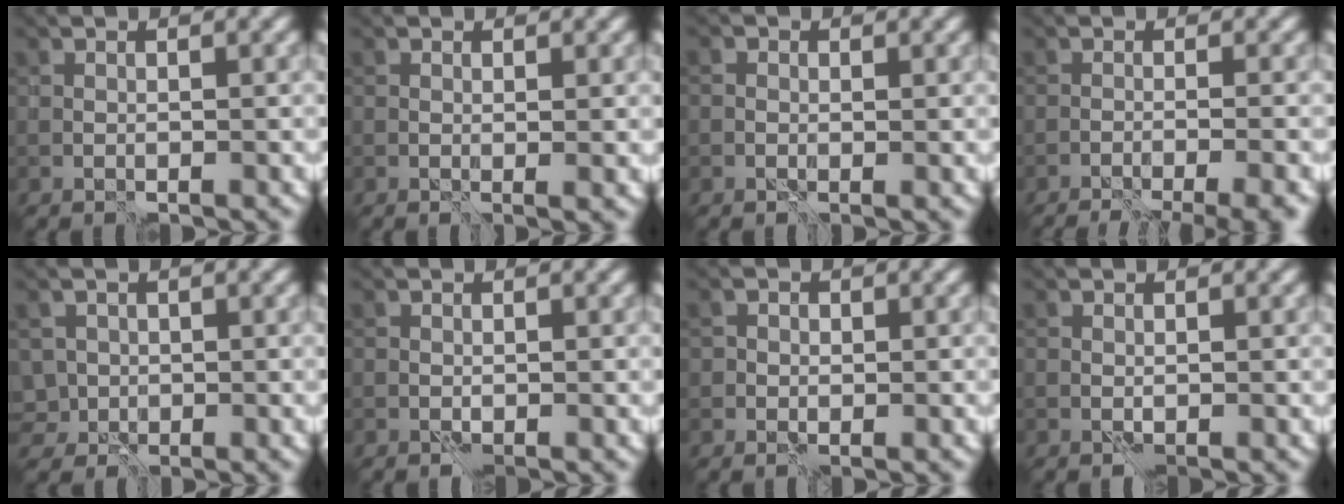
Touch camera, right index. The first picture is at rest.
{"total": 0.8, "force": [0.3, -0.1, 0.8], "torque": [-0.009, -0.002, 0.004]}
{"total": 0.9, "force": [0.2, 0.7, 0.6], "torque": [0.002, 0.004, 0.001]}
{"total": 8.4, "force": [-7.3, 1.3, 3.9], "torque": [-0.030, -0.002, -0.083]}
{"total": 1.9, "force": [0.4, 1.9, 0.1], "torque": [0.000, 0.011, 0.004]}
{"total": 0.6, "force": [0.3, 0.5, 0.3], "torque": [-0.005, 0.001, 0.006]}
{"total": 2.0, "force": [0.2, 1.9, 0.6], "torque": [0.001, 0.008, -0.005]}
{"total": 0.5, "force": [0.4, 0.2, 0.3], "torque": [-0.002, 0.002, 0.009]}